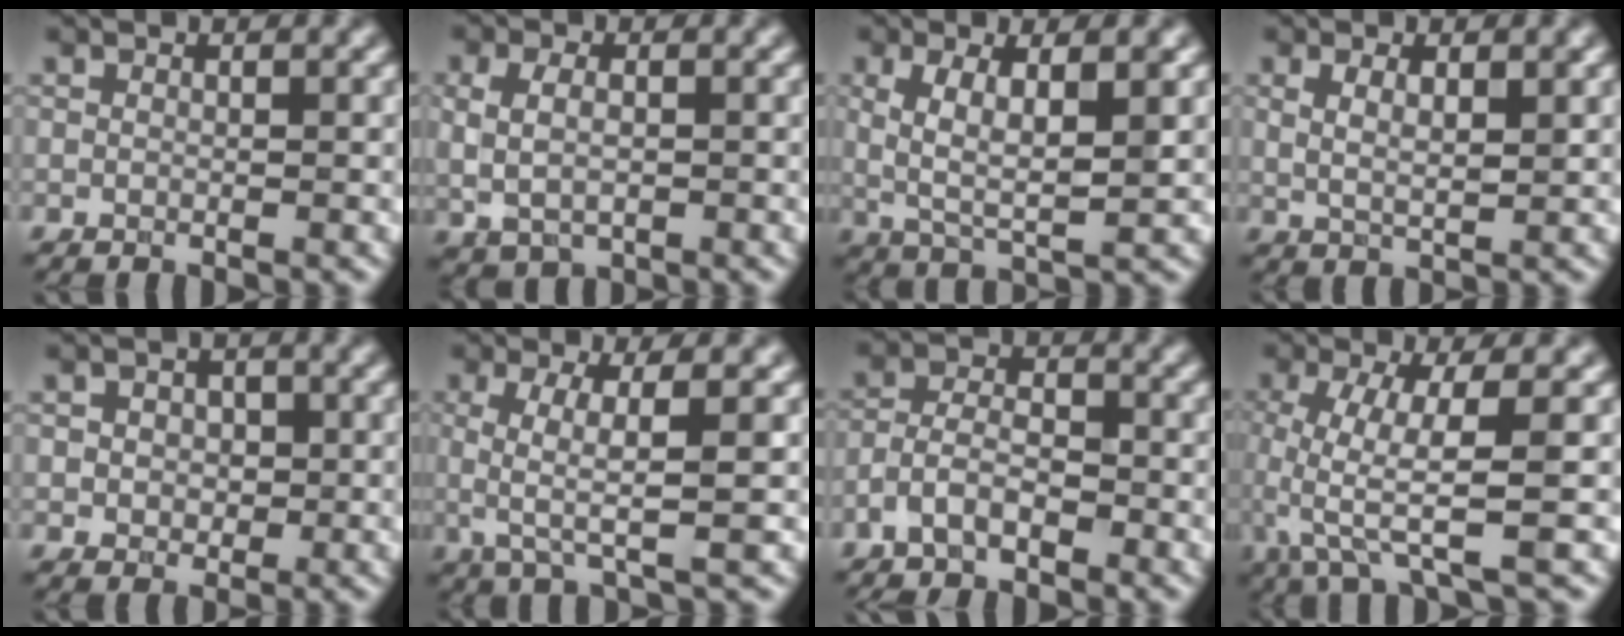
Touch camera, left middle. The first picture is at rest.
{"total": 3.5, "force": [0.2, 2.4, 2.6], "torque": [-0.052, 0.003, 0.018]}
{"total": 4.8, "force": [0.8, 1.6, 4.5], "torque": [-0.092, -0.001, 0.016]}
{"total": 2.5, "force": [1.0, 0.8, 2.1], "torque": [-0.036, -0.004, 0.020]}
{"total": 2.6, "force": [0.2, 2.1, 1.5], "torque": [-0.017, 0.003, -0.008]}
{"total": 4.5, "force": [0.2, 1.1, 4.3], "torque": [-0.086, 0.002, 0.001]}
{"total": 3.3, "force": [-2.1, 1.5, 2.0], "torque": [-0.038, 0.009, -0.051]}
{"total": 6.2, "force": [-0.7, 1.6, 5.9], "torque": [-0.121, -0.010, -0.017]}